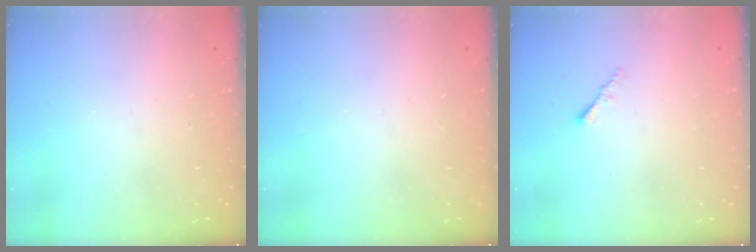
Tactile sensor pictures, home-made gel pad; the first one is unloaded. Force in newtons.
{"total": 0.0}
{"total": 1.0, "press": 1.0, "slide": 0.4}